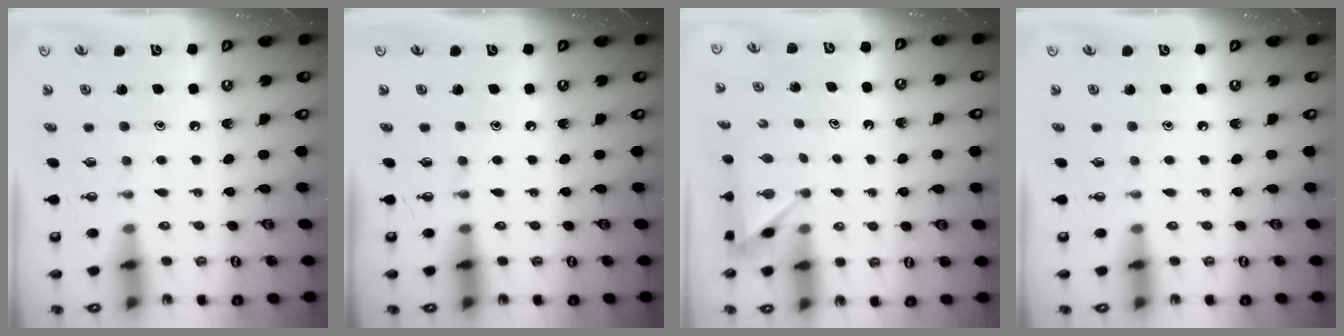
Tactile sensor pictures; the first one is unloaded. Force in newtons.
{"total": 0.0}
{"total": 2.7, "press": 2.7, "slide": 0.3}
{"total": 0.0}